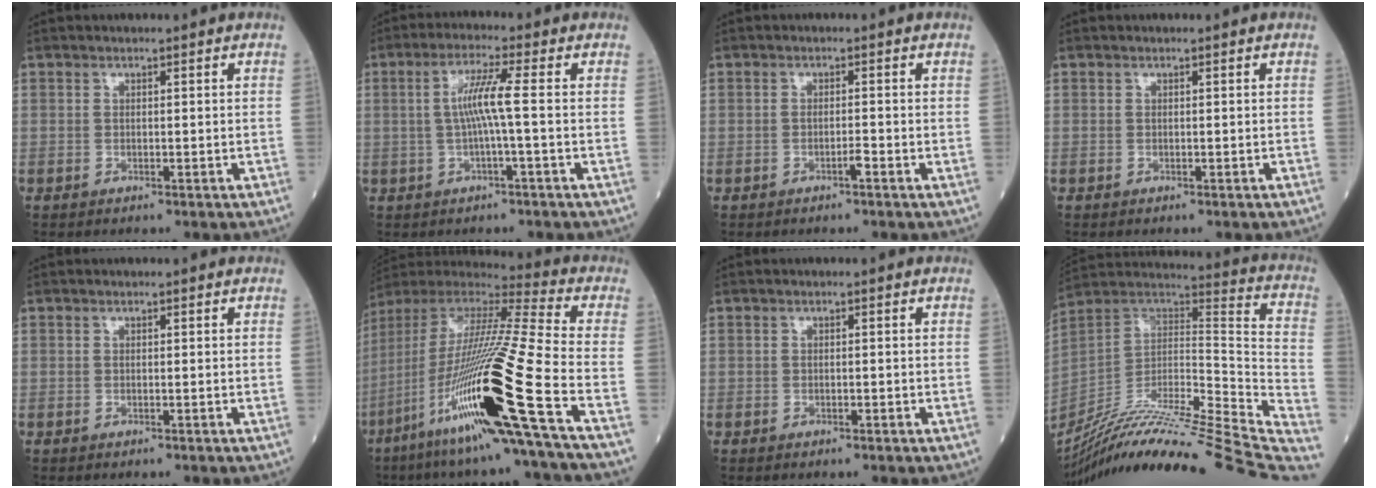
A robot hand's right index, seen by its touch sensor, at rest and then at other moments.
{"total": 5.4, "force": [-0.1, -0.7, 5.4], "torque": [-0.107, 0.009, -0.001]}
{"total": 1.2, "force": [-0.7, 0.0, 0.9], "torque": [-0.017, 0.001, -0.013]}
{"total": 0.0}
{"total": 0.0}
{"total": 24.7, "force": [-10.5, -0.8, 22.3], "torque": [-0.436, -0.050, -0.201]}
{"total": 0.6, "force": [-0.2, 0.3, 0.5], "torque": [-0.009, -0.001, -0.002]}
{"total": 40.1, "force": [-34.0, 0.2, 21.2], "torque": [-0.248, -0.066, -0.506]}